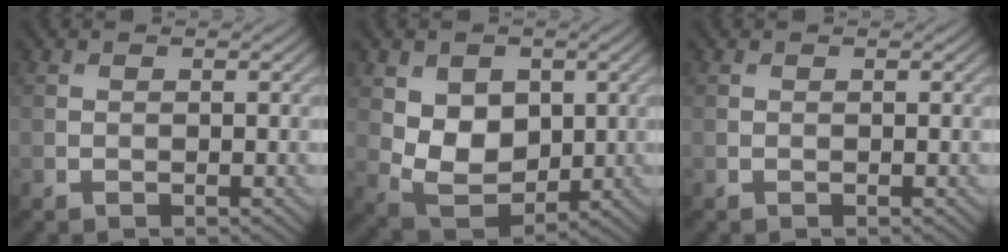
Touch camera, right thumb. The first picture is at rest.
{"total": 7.5, "force": [1.6, 5.4, 4.9], "torque": [-0.112, -0.014, 0.026]}
{"total": 0.0}